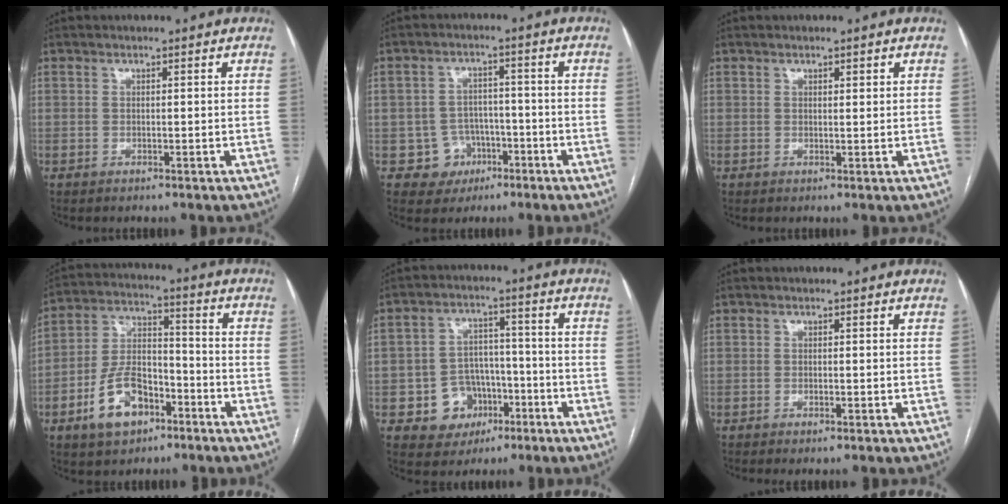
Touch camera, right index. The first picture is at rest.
{"total": 5.6, "force": [-2.3, 5.1, 0.2], "torque": [0.009, 0.016, -0.031]}
{"total": 1.0, "force": [0.6, 0.3, 0.7], "torque": [-0.011, 0.002, 0.007]}
{"total": 11.4, "force": [-5.8, 6.6, 7.2], "torque": [-0.149, 0.019, -0.098]}
{"total": 8.3, "force": [-3.3, 7.3, 2.1], "torque": [-0.027, 0.024, -0.041]}
{"total": 0.8, "force": [-0.5, 0.0, 0.6], "torque": [-0.009, -0.001, -0.007]}